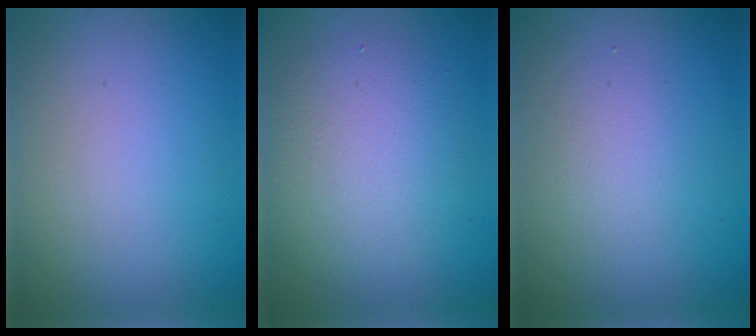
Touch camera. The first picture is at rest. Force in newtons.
{"total": 4.3, "press": 4.3, "slide": 0.1}
{"total": 1.6, "press": 1.6, "slide": 0.1}